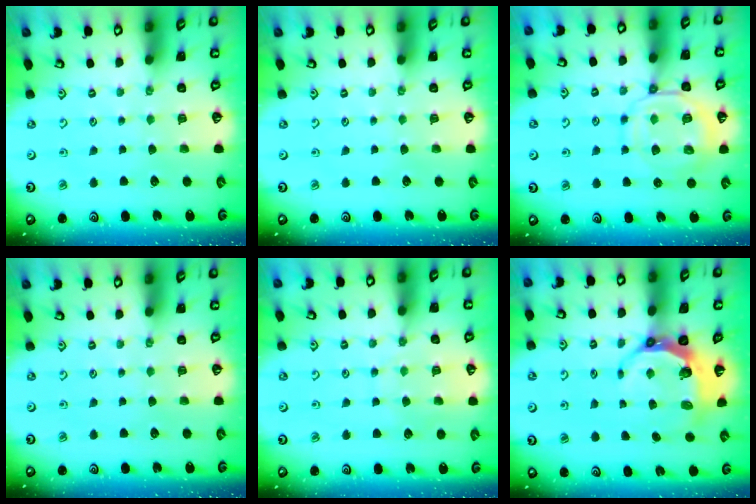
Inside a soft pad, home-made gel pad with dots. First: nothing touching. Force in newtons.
{"total": 0.0}
{"total": 11.0, "press": 10.9, "slide": 1.3}
{"total": 0.0}
{"total": 6.5, "press": 6.5, "slide": 0.8}
{"total": 7.4, "press": 6.7, "slide": 3.1}